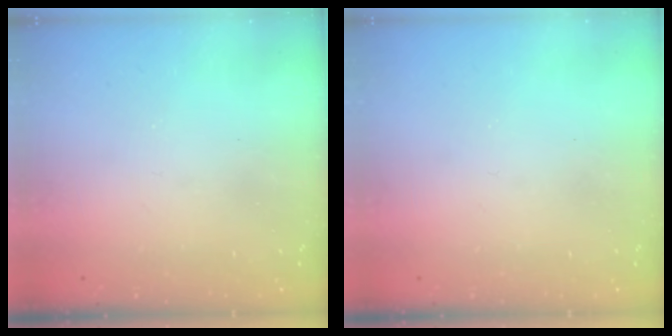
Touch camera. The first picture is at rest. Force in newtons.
{"total": 0.0}